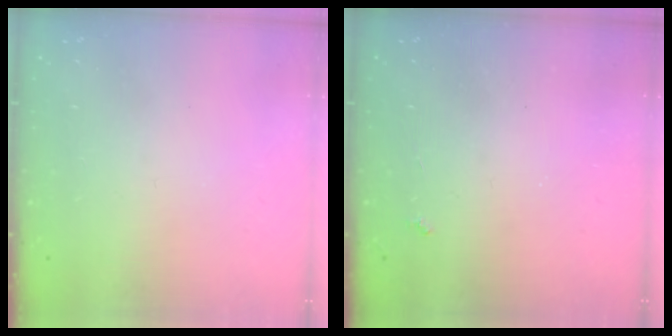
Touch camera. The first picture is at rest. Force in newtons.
{"total": 2.2, "press": 2.1, "slide": 0.4}